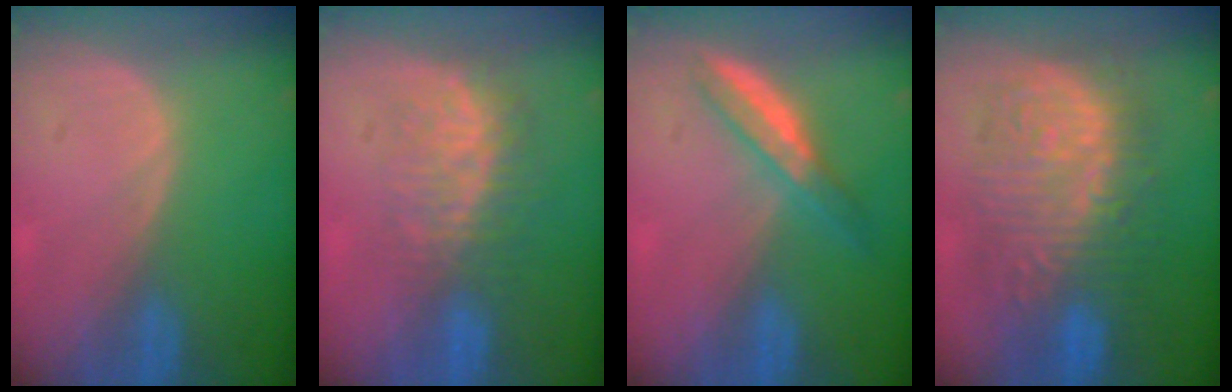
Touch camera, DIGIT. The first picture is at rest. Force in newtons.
{"total": 8.1, "press": 7.2, "slide": 3.7}
{"total": 5.2, "press": 4.6, "slide": 2.4}
{"total": 12.8, "press": 12.7, "slide": 1.2}